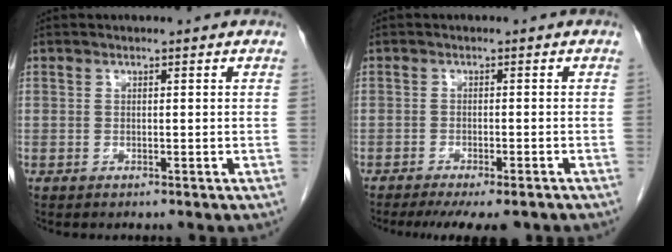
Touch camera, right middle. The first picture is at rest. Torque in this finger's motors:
{"motor_torque": [0.19, -0.11, 0.09, 0.07]}